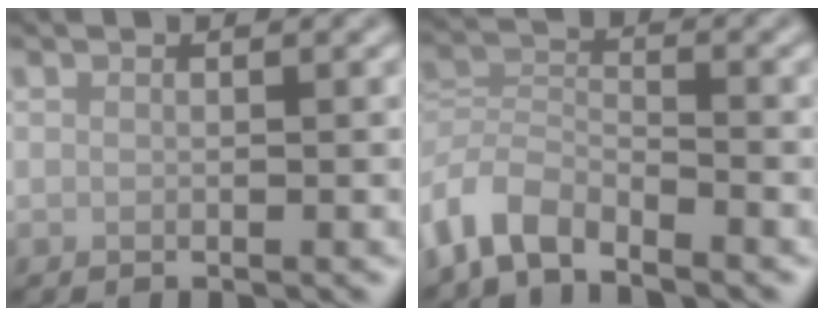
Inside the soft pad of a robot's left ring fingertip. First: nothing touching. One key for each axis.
{"total": 4.5, "fx": -3.7, "fy": 1.7, "fz": 1.7, "tx": -0.031, "ty": -0.001, "tz": -0.085}